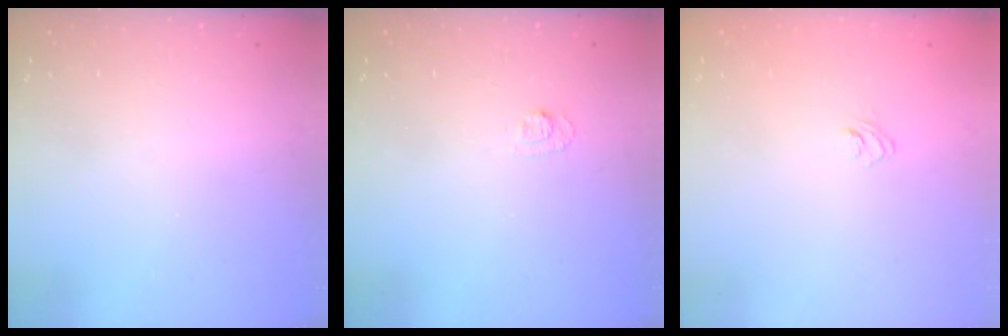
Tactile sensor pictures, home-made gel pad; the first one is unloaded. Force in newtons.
{"total": 4.1, "press": 4.1, "slide": 0.5}
{"total": 4.3, "press": 4.0, "slide": 1.4}